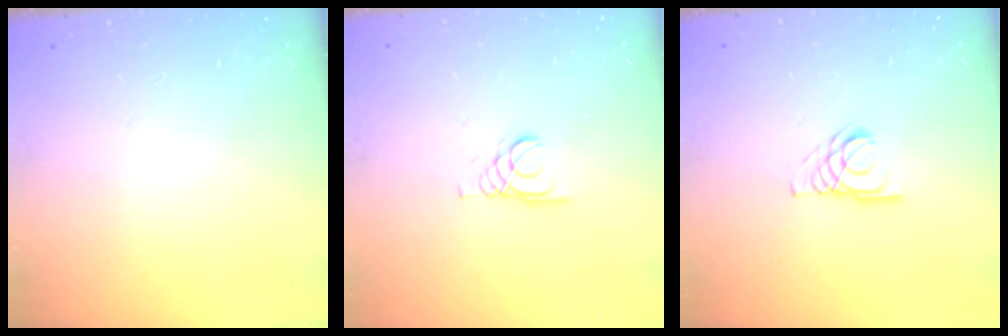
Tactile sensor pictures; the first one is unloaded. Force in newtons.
{"total": 1.6, "press": 1.6, "slide": 0.0}
{"total": 3.7, "press": 3.7, "slide": 0.4}